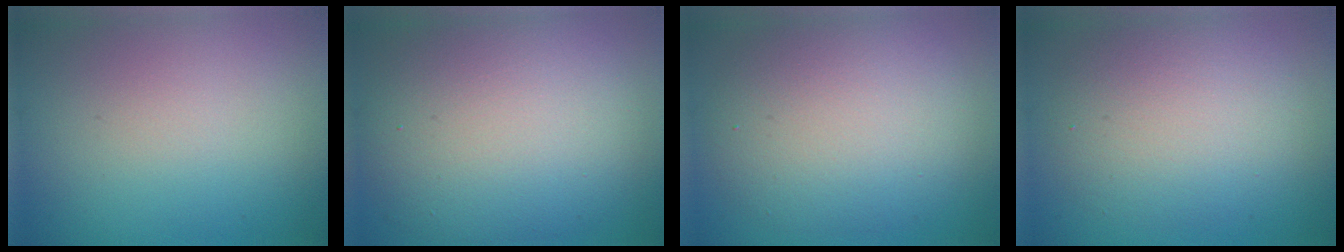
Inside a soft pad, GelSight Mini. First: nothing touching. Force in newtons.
{"total": 10.7, "press": 10.7, "slide": 0.7}
{"total": 7.3, "press": 7.3, "slide": 0.5}
{"total": 5.7, "press": 5.7, "slide": 0.4}